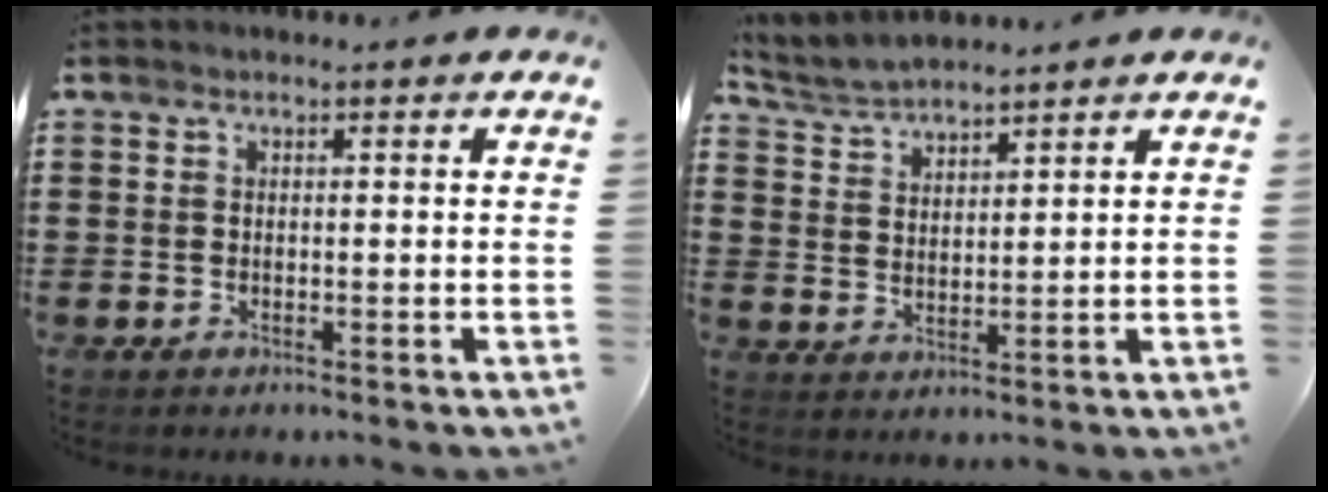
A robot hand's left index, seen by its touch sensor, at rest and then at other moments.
{"total": 3.6, "force": [3.6, 0.3, 0.3], "torque": [-0.021, -0.010, 0.066]}